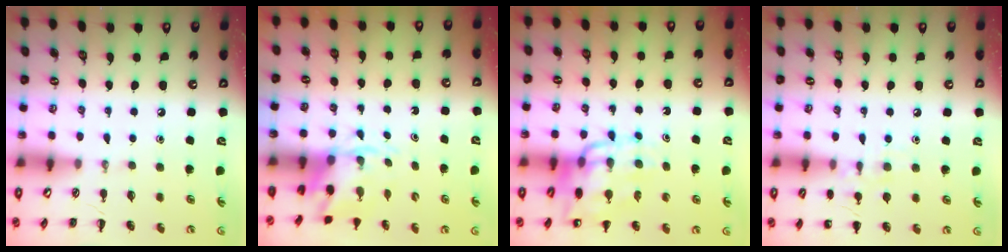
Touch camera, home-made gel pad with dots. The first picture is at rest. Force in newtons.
{"total": 5.1, "press": 5.1, "slide": 0.5}
{"total": 13.6, "press": 13.2, "slide": 3.2}
{"total": 8.7, "press": 8.5, "slide": 1.9}